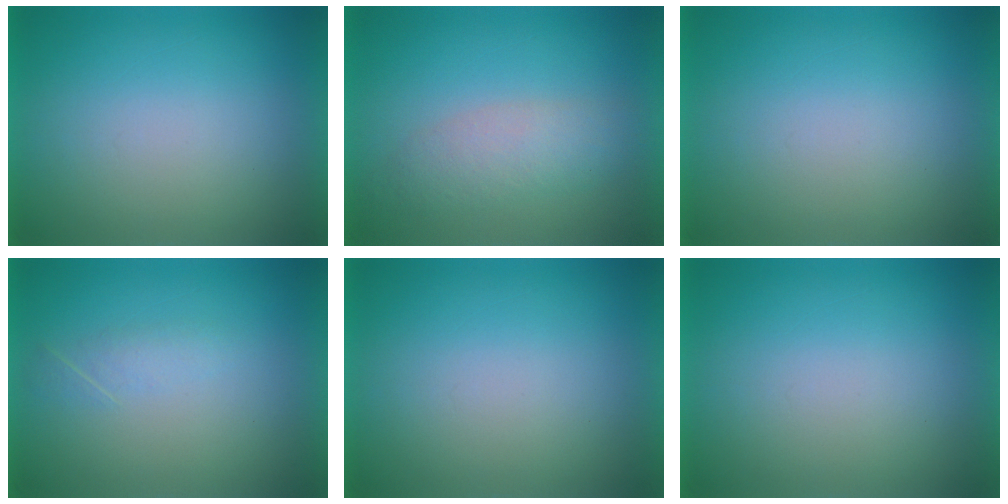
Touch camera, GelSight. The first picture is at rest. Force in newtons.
{"total": 3.5}
{"total": 0.0}
{"total": 1.8}
{"total": 0.0}
{"total": 0.0}